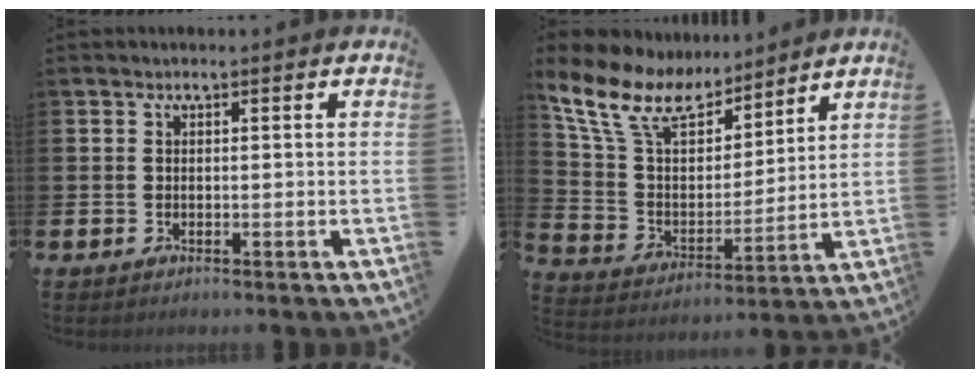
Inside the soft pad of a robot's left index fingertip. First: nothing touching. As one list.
[{"total": 12.3, "force": [10.1, 5.2, 4.7], "torque": [-0.145, -0.050, 0.184]}]